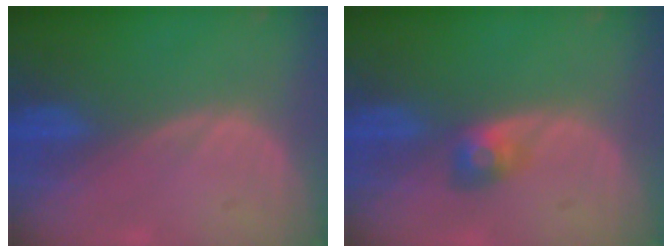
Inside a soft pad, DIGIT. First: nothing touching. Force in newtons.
{"total": 3.0, "press": 2.6, "slide": 1.4}